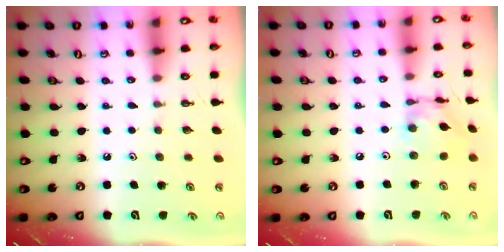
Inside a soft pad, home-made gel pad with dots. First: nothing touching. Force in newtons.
{"total": 10.5, "press": 10.4, "slide": 1.0}